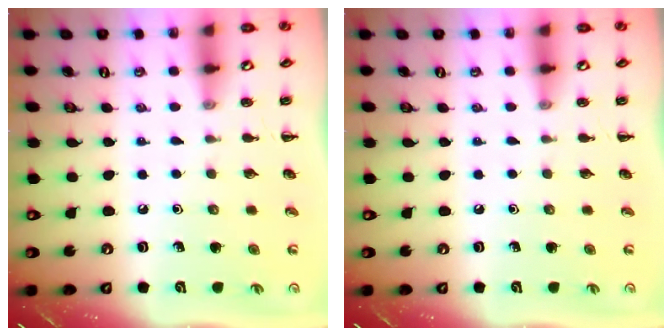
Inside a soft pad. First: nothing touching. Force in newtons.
{"total": 0.0}